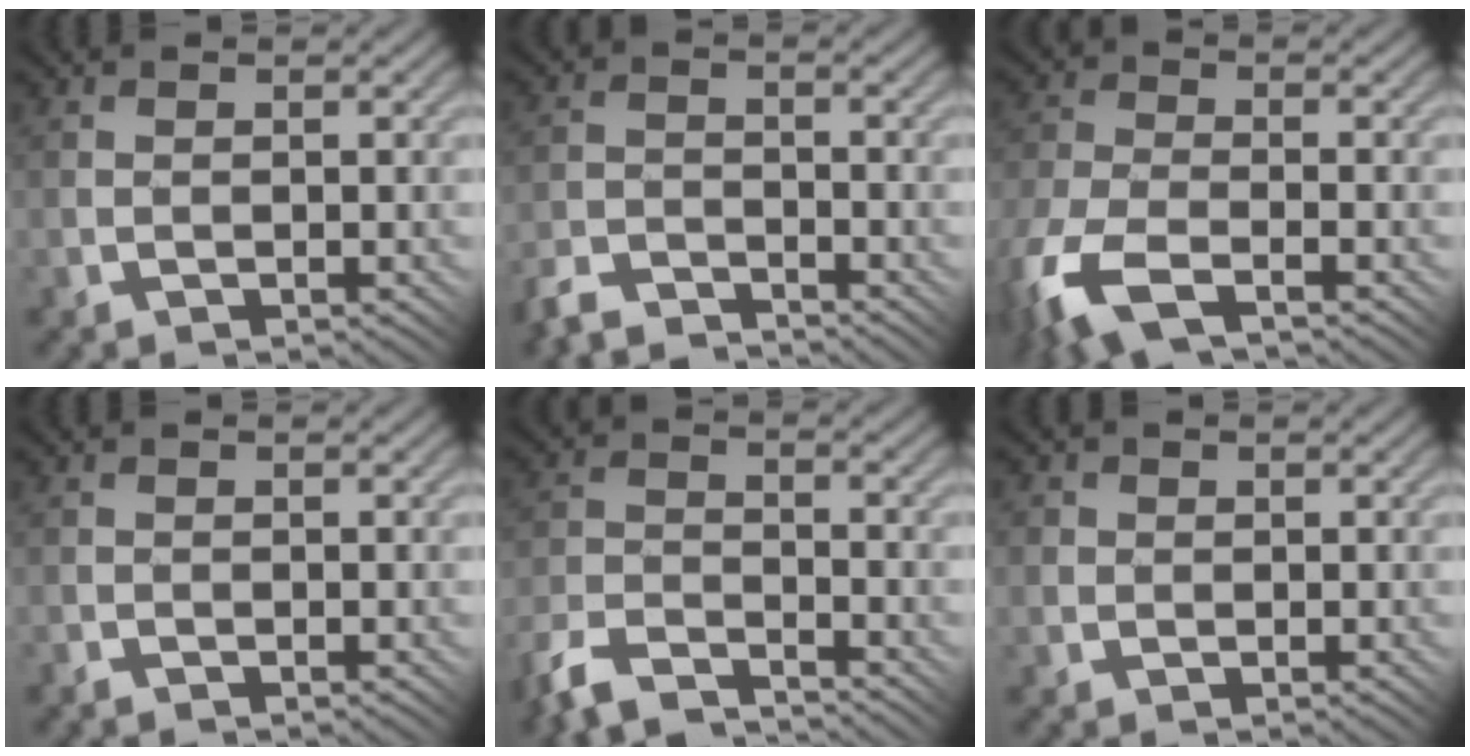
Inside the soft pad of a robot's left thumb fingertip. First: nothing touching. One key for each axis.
{"total": 5.0, "fx": -4.7, "fy": 1.1, "fz": 1.2, "tx": -0.025, "ty": 0.000, "tz": -0.104}
{"total": 9.9, "fx": -6.3, "fy": 4.4, "fz": 6.3, "tx": -0.156, "ty": -0.024, "tz": -0.124}
{"total": 0.8, "fx": -0.7, "fy": 0.2, "fz": 0.0, "tx": 0.000, "ty": 0.001, "tz": -0.019}
{"total": 7.2, "fx": -6.5, "fy": 1.8, "fz": 2.6, "tx": -0.059, "ty": -0.002, "tz": -0.143}
{"total": 2.8, "fx": 0.5, "fy": 2.7, "fz": 0.4, "tx": -0.004, "ty": 0.011, "tz": -0.006}